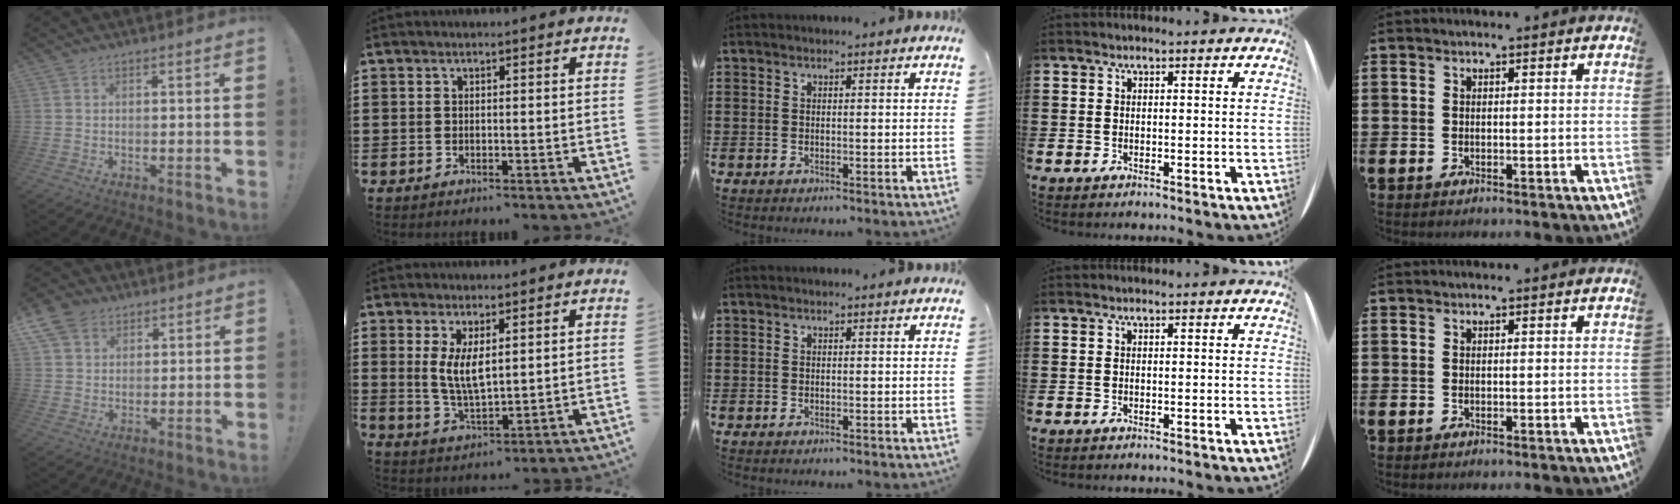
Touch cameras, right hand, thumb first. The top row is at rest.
{"thumb": {"total": 8.2, "force": [4.4, 6.0, 3.4], "torque": [-0.057, -0.014, 0.090]}, "index": {"total": 5.2, "force": [1.3, 2.1, 4.6], "torque": [-0.084, 0.001, 0.022]}}